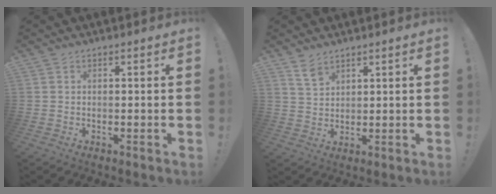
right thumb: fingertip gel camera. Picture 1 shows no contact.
{"total": 4.9, "force": [3.7, 2.5, 2.0], "torque": [-0.027, -0.024, 0.069]}